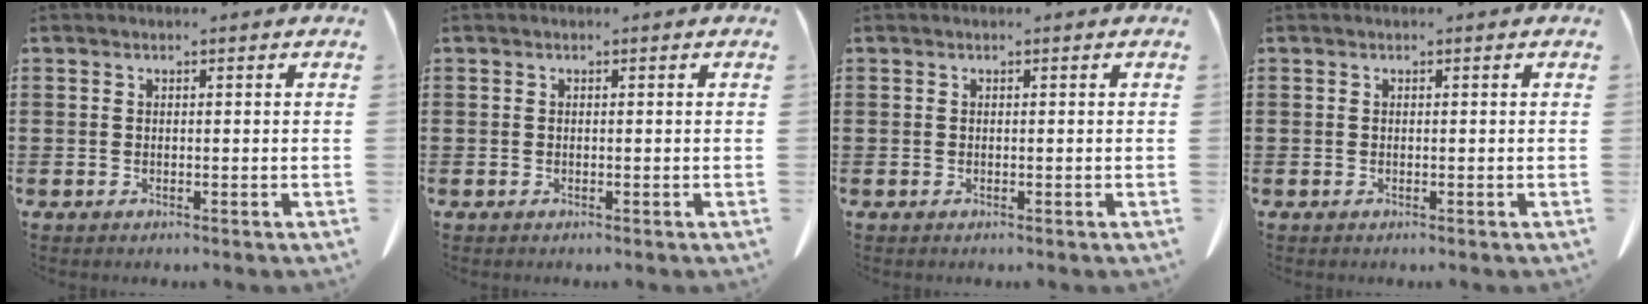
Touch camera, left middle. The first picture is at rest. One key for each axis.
{"total": 0.0}
{"total": 0.0}
{"total": 0.0}